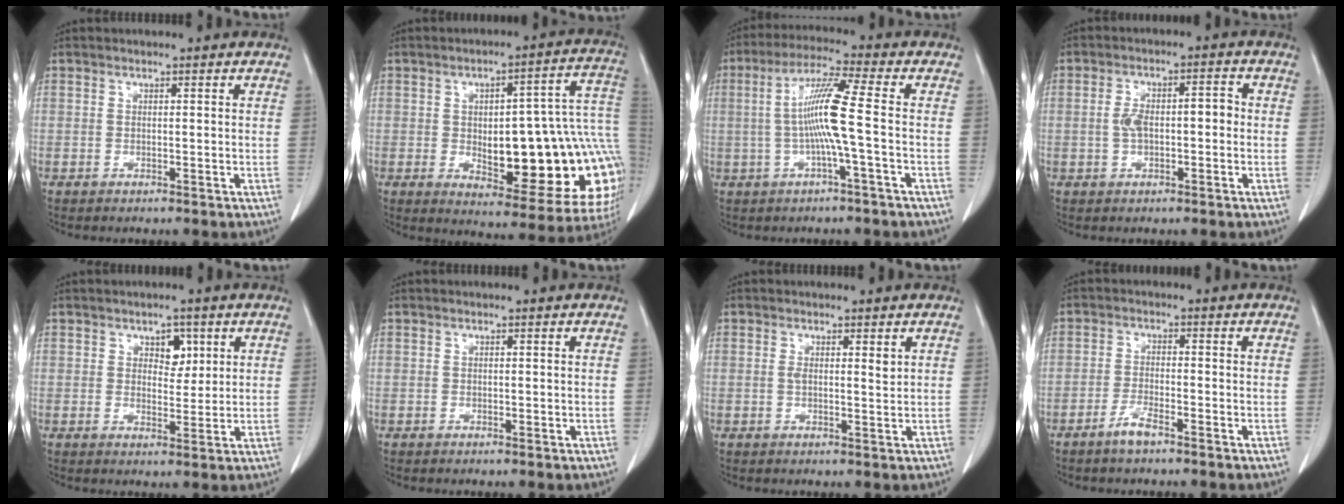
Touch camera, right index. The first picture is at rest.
{"total": 24.2, "force": [-3.0, 7.1, 22.9], "torque": [-0.209, 0.031, -0.015]}
{"total": 8.6, "force": [-0.7, -1.0, 8.6], "torque": [-0.168, 0.012, -0.014]}
{"total": 5.7, "force": [-0.4, 2.4, 5.1], "torque": [-0.102, 0.029, -0.007]}
{"total": 3.4, "force": [1.6, 2.1, 2.1], "torque": [-0.023, 0.002, 0.024]}
{"total": 0.0}
{"total": 1.9, "force": [0.7, 0.5, 1.7], "torque": [-0.031, -0.002, 0.012]}
{"total": 3.1, "force": [-2.3, 0.4, 2.1], "torque": [-0.046, 0.000, -0.042]}